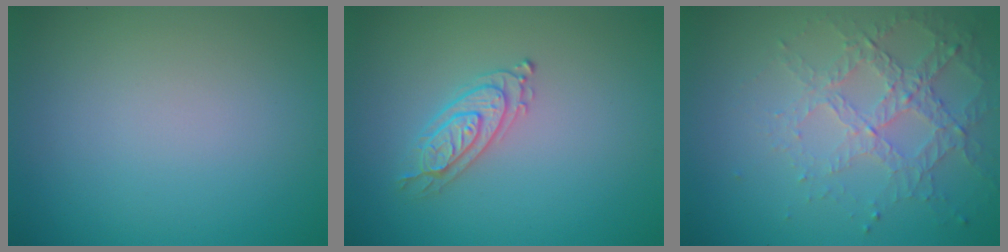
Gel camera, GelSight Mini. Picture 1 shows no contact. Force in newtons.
{"total": 2.2, "press": 2.1, "slide": 0.4}
{"total": 4.5, "press": 3.1, "slide": 3.3}